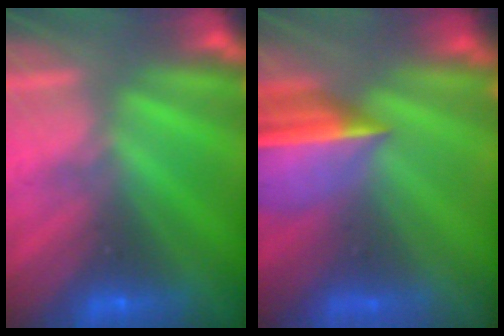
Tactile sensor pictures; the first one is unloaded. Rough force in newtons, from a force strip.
{"total": 7.2}